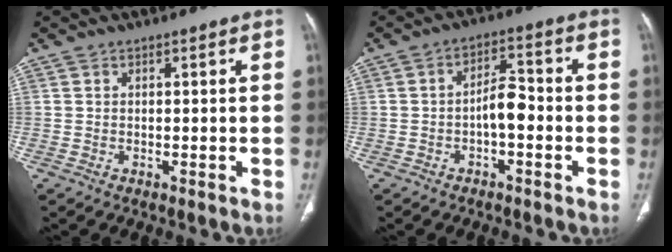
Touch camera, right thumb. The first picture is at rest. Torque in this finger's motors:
{"motor_torque": [0.65, 0.88, 0.97, -0.21, 0.01]}